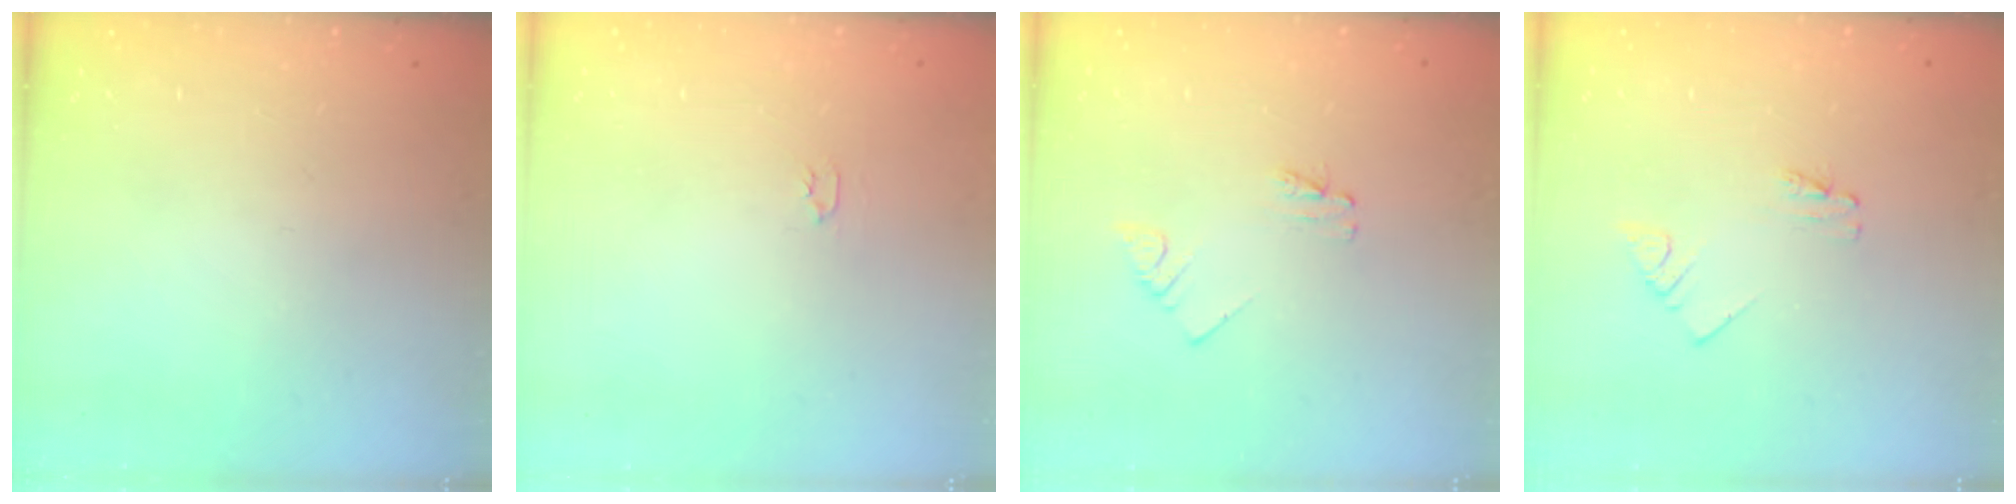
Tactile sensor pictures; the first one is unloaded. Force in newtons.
{"total": 2.0, "press": 2.0, "slide": 0.3}
{"total": 1.6, "press": 1.6, "slide": 0.2}
{"total": 1.1, "press": 1.1, "slide": 0.0}